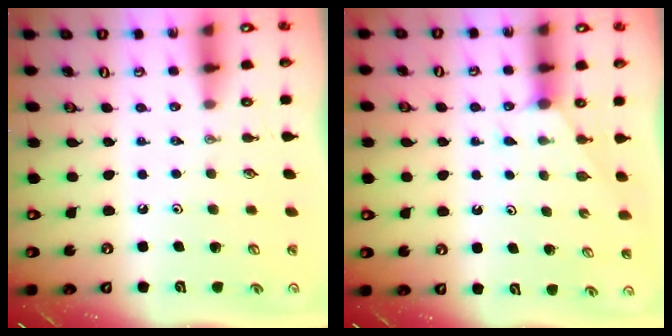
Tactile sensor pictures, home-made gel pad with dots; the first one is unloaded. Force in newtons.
{"total": 2.0, "press": 2.0, "slide": 0.2}